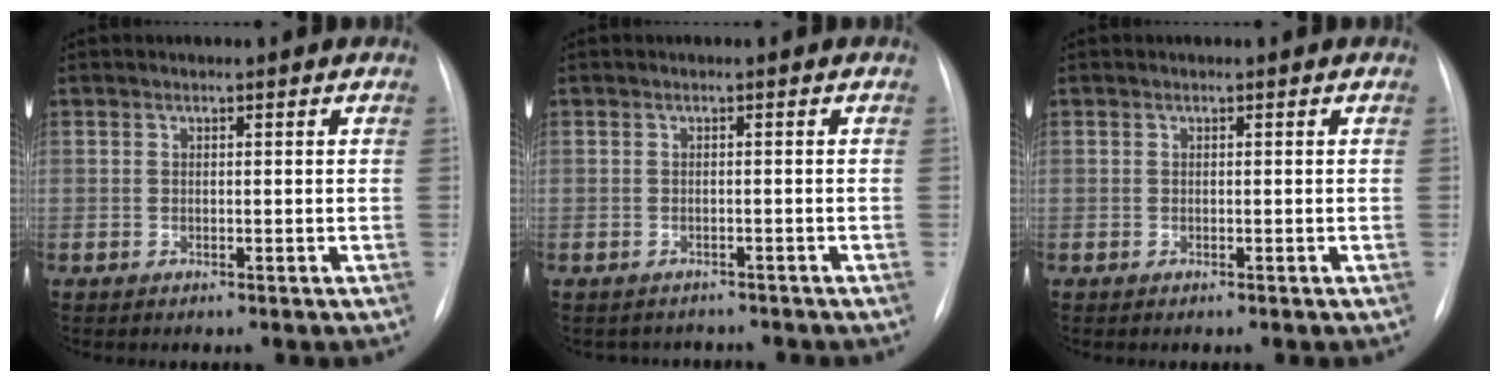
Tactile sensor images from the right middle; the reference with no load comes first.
{"total": 3.3, "force": [-3.0, 1.3, -0.1], "torque": [0.003, 0.006, -0.038]}
{"total": 0.0}